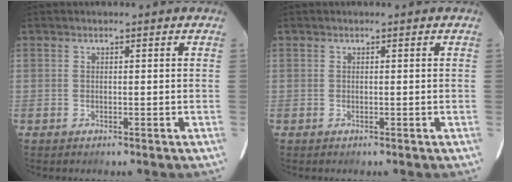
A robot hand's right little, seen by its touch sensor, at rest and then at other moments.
{"total": 0.0}